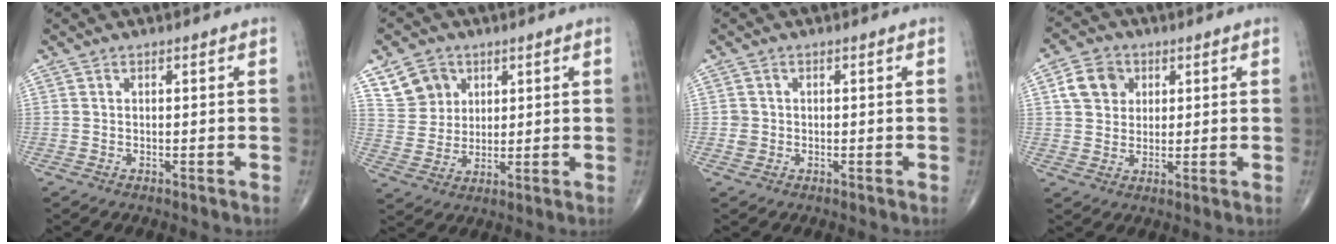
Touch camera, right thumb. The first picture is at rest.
{"total": 7.8, "force": [4.0, 6.4, 2.2], "torque": [-0.015, -0.015, 0.079]}
{"total": 1.4, "force": [-0.2, 1.4, 0.3], "torque": [-0.001, 0.004, -0.001]}
{"total": 7.0, "force": [2.2, 5.8, 3.2], "torque": [-0.035, 0.000, 0.036]}